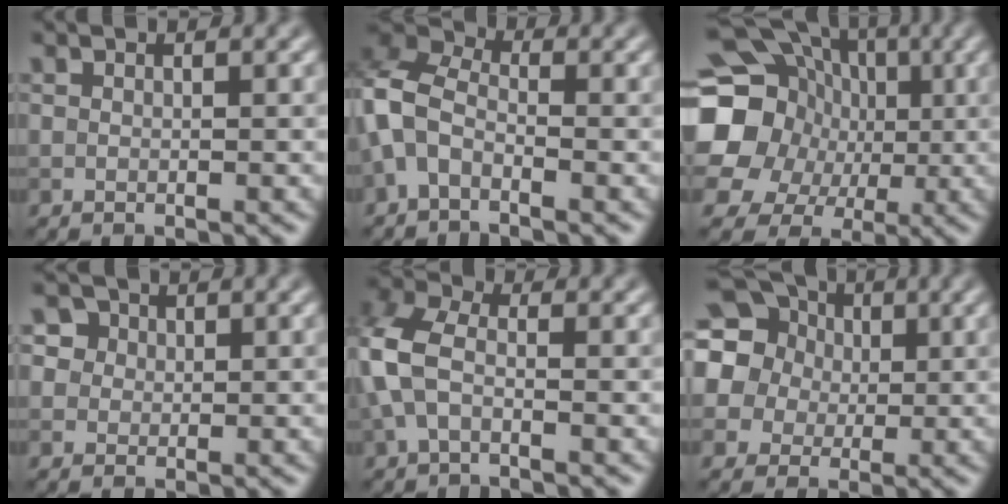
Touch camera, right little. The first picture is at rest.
{"total": 4.9, "force": [-1.6, 3.0, 3.5], "torque": [-0.086, 0.013, -0.047]}
{"total": 19.6, "force": [1.0, 17.7, 8.4], "torque": [-0.194, 0.017, -0.021]}
{"total": 4.4, "force": [2.3, 3.5, 1.5], "torque": [-0.024, 0.010, 0.026]}
{"total": 4.9, "force": [-0.6, 2.9, 3.8], "torque": [-0.103, 0.012, -0.025]}
{"total": 16.4, "force": [5.4, 14.2, 6.2], "torque": [-0.175, 0.047, 0.065]}